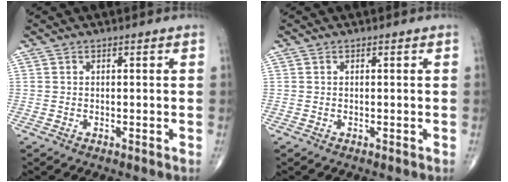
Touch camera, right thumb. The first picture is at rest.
{"total": 0.0}